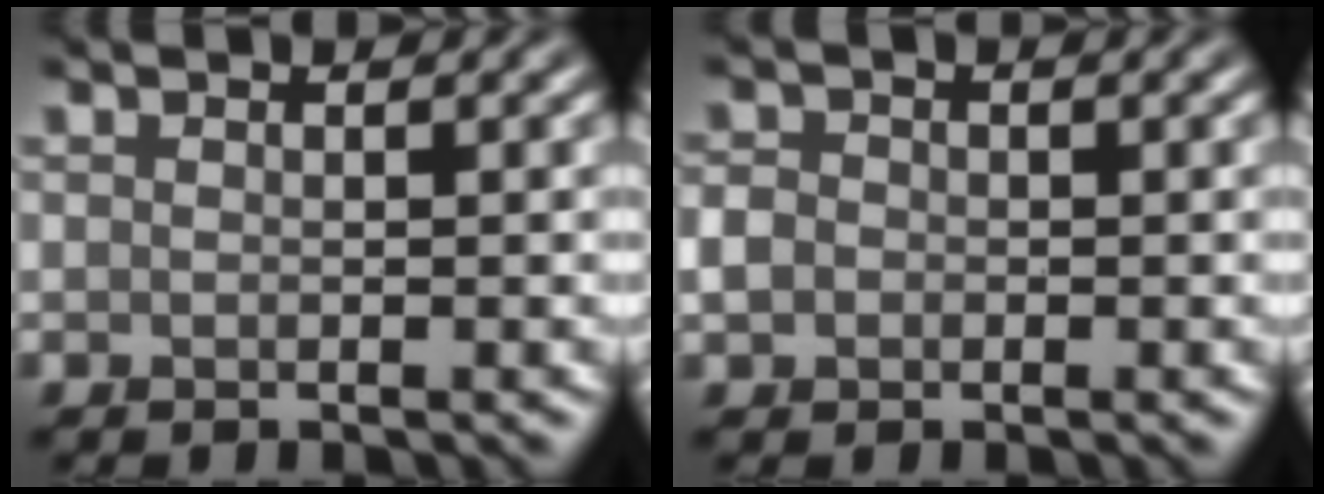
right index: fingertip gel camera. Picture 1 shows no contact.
{"total": 1.6, "force": [-0.3, 1.4, 0.6], "torque": [-0.010, 0.000, -0.014]}